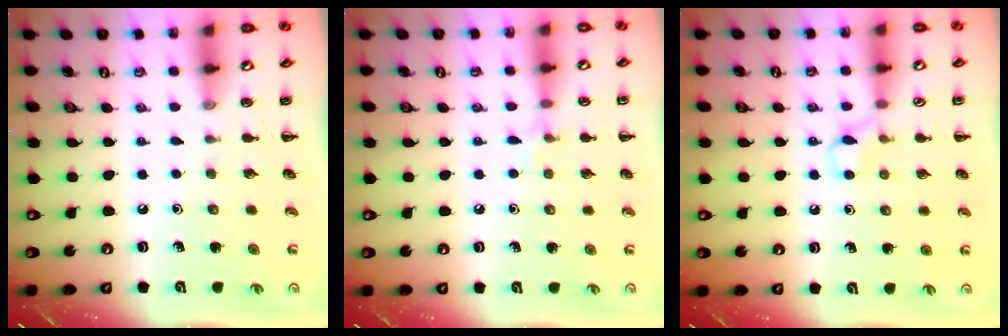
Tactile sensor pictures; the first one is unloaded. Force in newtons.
{"total": 5.1, "press": 4.8, "slide": 1.6}
{"total": 4.0, "press": 3.7, "slide": 1.6}